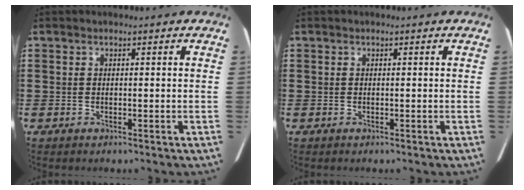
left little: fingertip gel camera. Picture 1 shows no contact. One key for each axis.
{"total": 0.0}